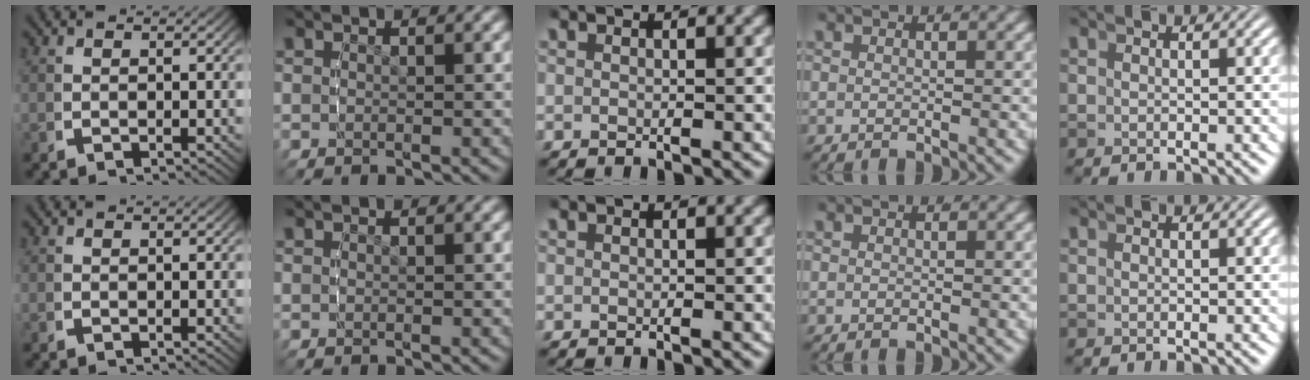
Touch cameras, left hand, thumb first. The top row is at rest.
{}